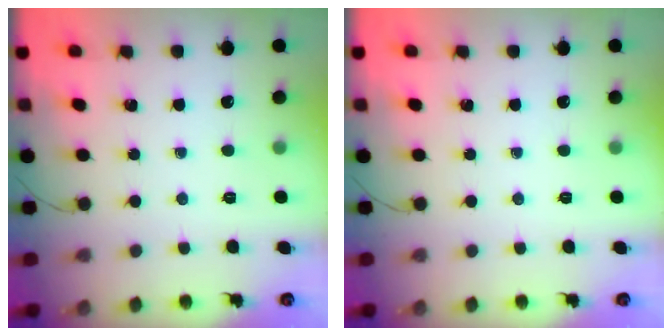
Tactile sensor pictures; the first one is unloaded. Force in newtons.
{"total": 0.0}